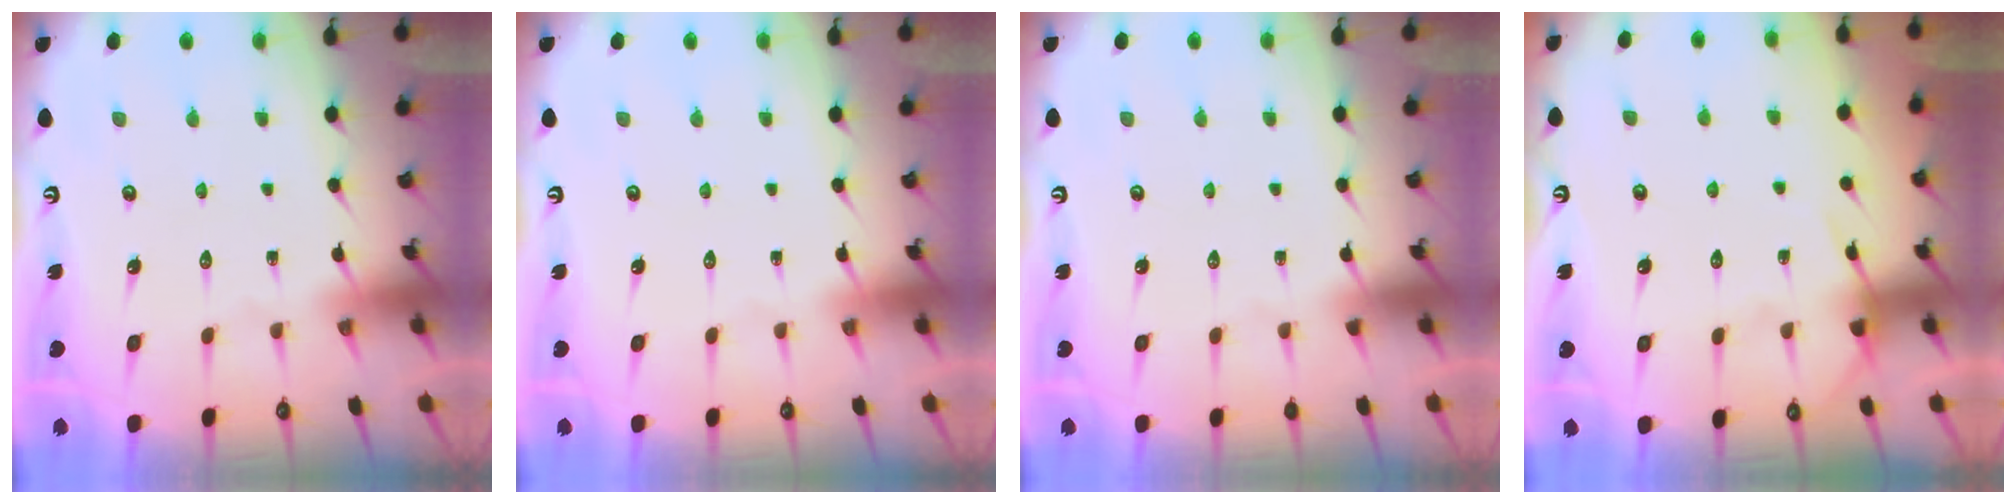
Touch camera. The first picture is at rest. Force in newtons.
{"total": 0.0}
{"total": 0.0}
{"total": 5.8, "press": 5.8, "slide": 0.7}